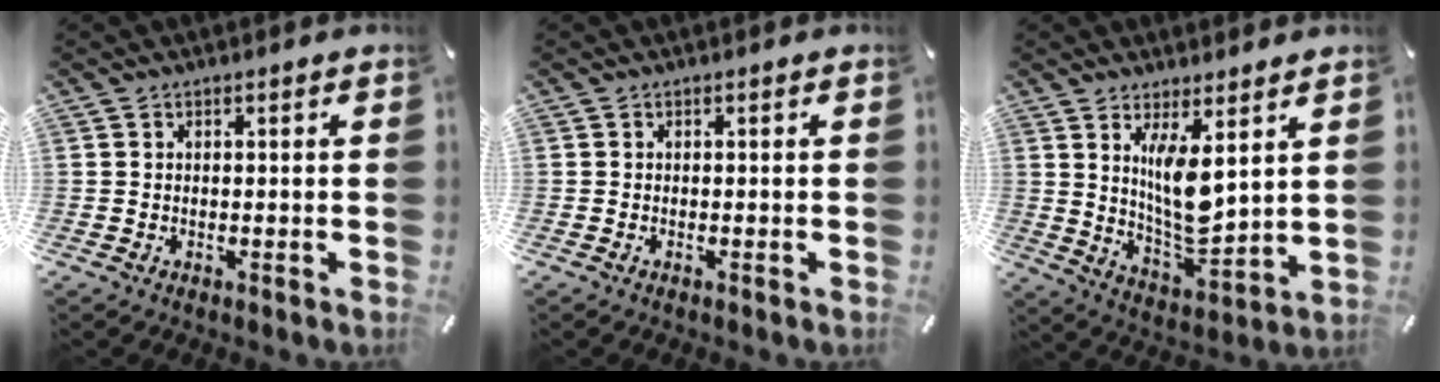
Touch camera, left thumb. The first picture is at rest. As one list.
[{"total": 0.0}, {"total": 10.7, "force": [4.7, 3.5, 9.0], "torque": [-0.175, -0.042, 0.080]}]